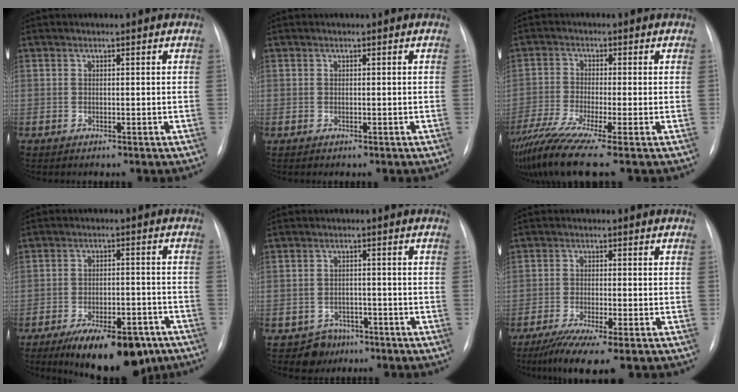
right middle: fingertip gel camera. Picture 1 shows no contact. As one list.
[{"total": 0.0}, {"total": 9.8, "force": [-7.1, -0.9, 6.6], "torque": [-0.116, -0.029, -0.122]}, {"total": 13.7, "force": [-9.6, 5.1, 8.3], "torque": [-0.101, 0.005, -0.139]}, {"total": 3.7, "force": [-2.4, 2.8, -0.1], "torque": [0.005, 0.010, -0.028]}, {"total": 8.2, "force": [-5.7, 0.4, 5.8], "torque": [-0.092, -0.023, -0.087]}]